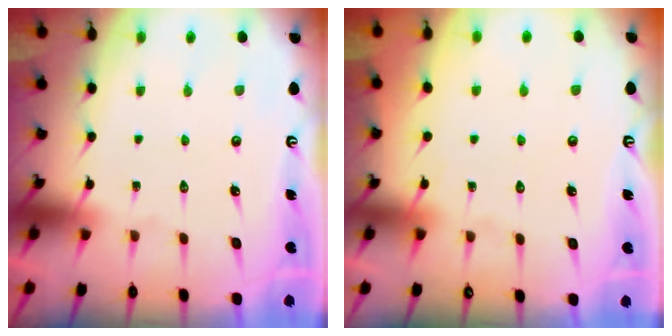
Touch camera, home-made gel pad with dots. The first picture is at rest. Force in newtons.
{"total": 3.5, "press": 3.5, "slide": 0.5}